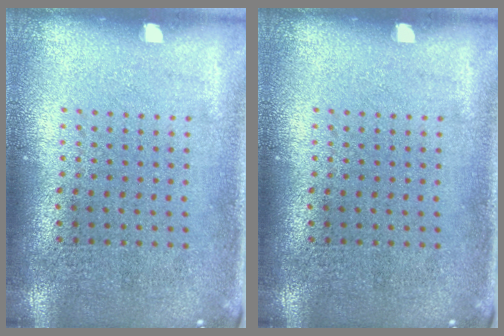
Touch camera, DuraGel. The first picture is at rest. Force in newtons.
{"total": 0.0}